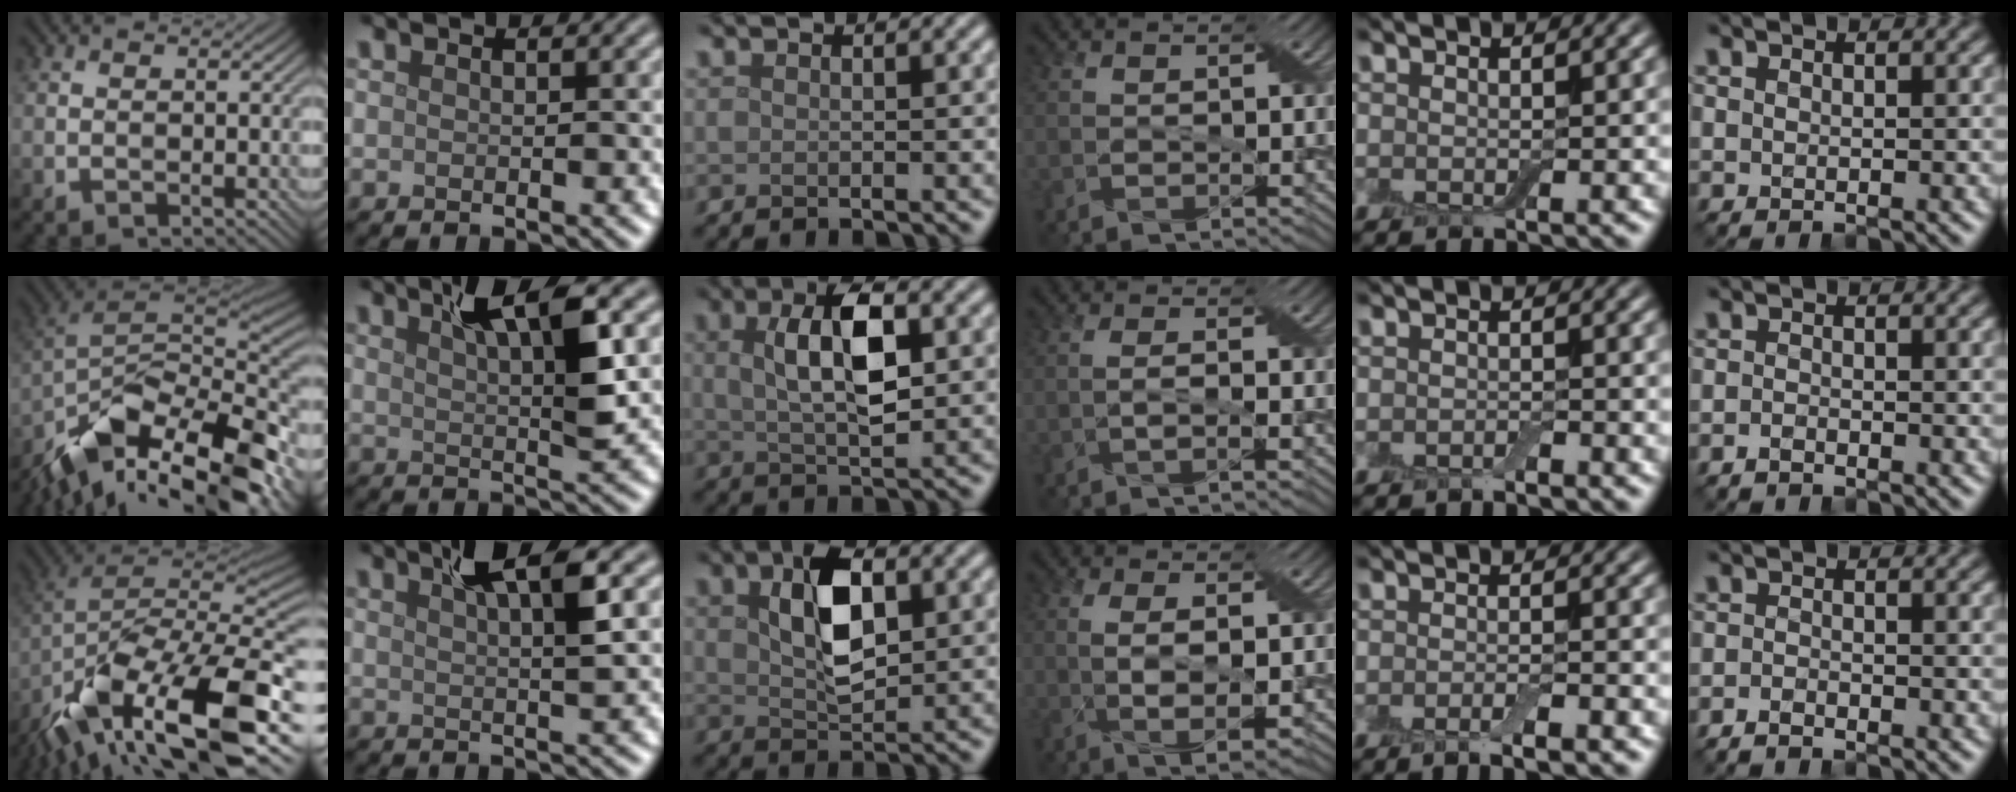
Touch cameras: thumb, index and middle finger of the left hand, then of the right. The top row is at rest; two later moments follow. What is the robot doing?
{"motion": "wrap", "object": "bandage"}